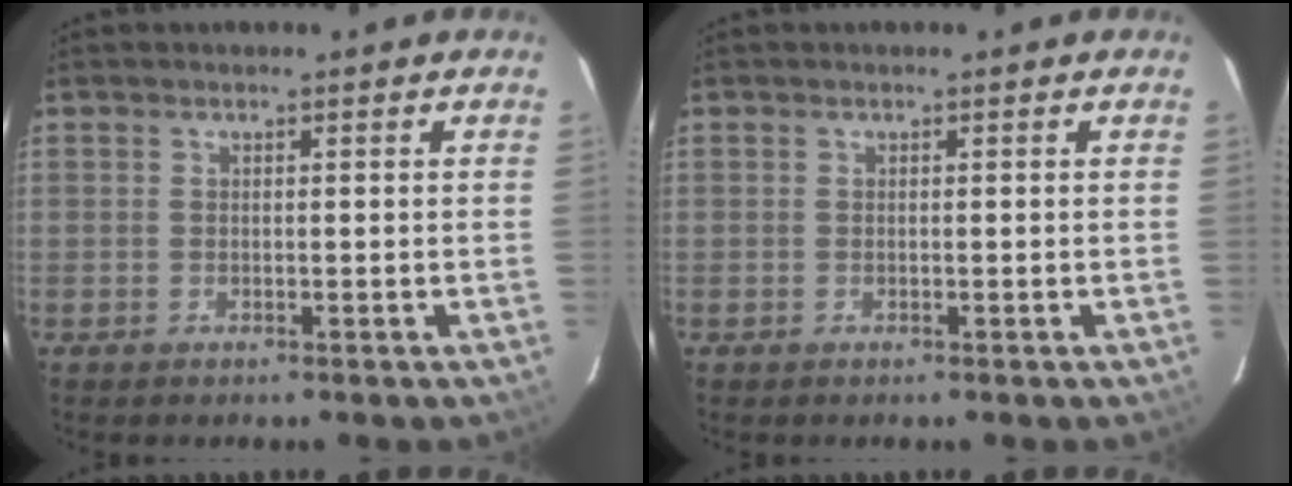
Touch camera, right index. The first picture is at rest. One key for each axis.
{"total": 0.0}